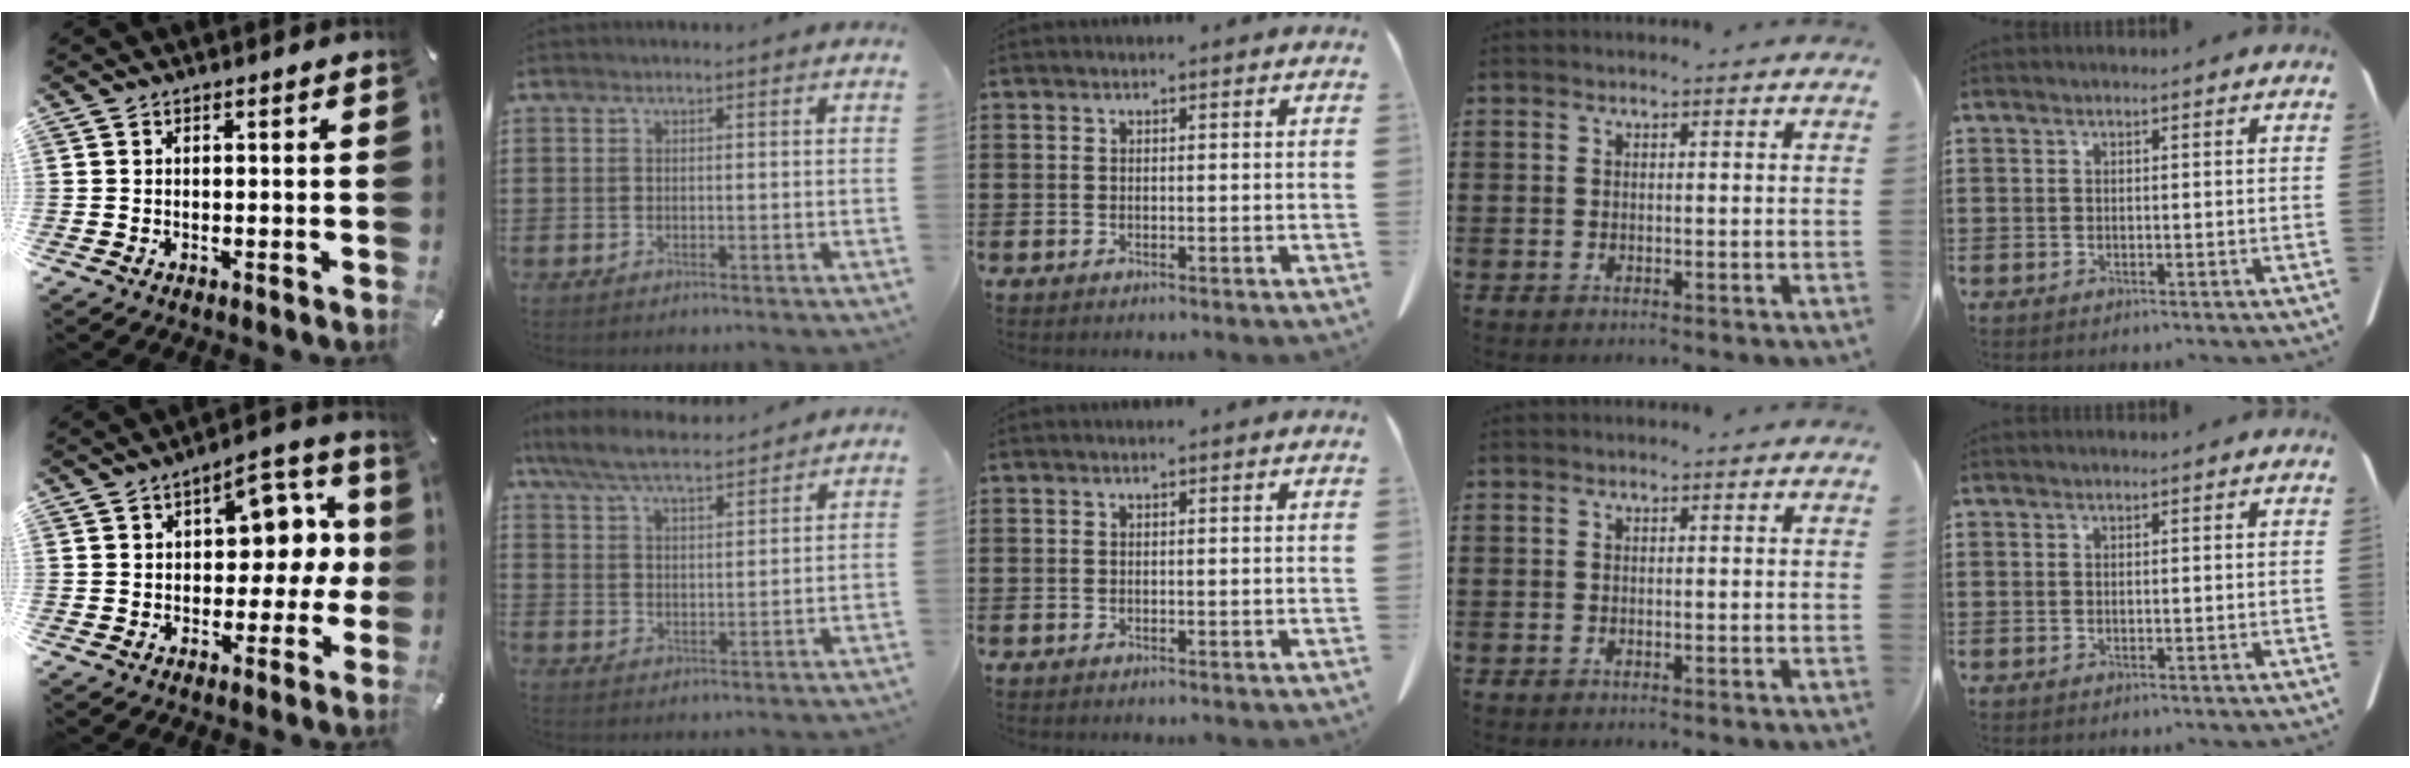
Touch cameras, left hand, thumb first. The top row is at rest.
{"thumb": {"total": 13.4, "force": [3.5, 8.1, 10.1], "torque": [-0.120, -0.018, 0.057]}, "index": {"total": 7.0, "force": [6.3, 1.1, 2.7], "torque": [-0.076, -0.024, 0.113]}}